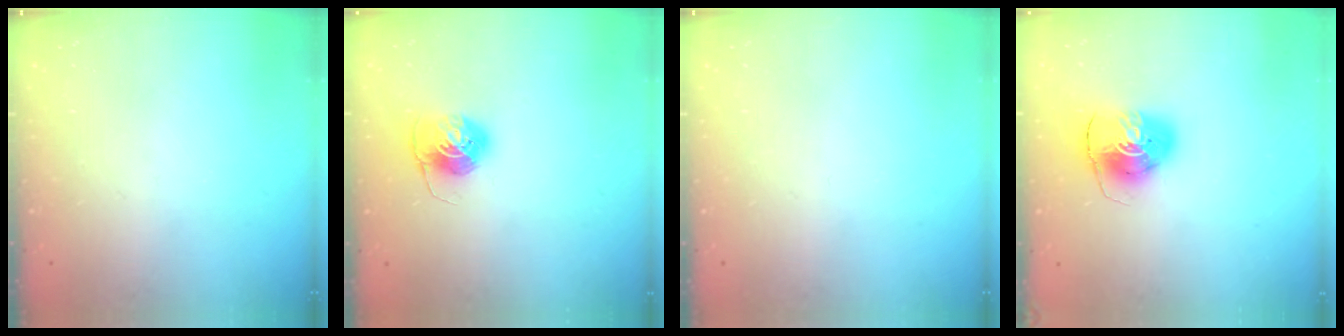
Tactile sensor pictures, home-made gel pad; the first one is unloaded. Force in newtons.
{"total": 7.1, "press": 7.1, "slide": 0.5}
{"total": 0.0}
{"total": 9.3, "press": 9.2, "slide": 1.1}